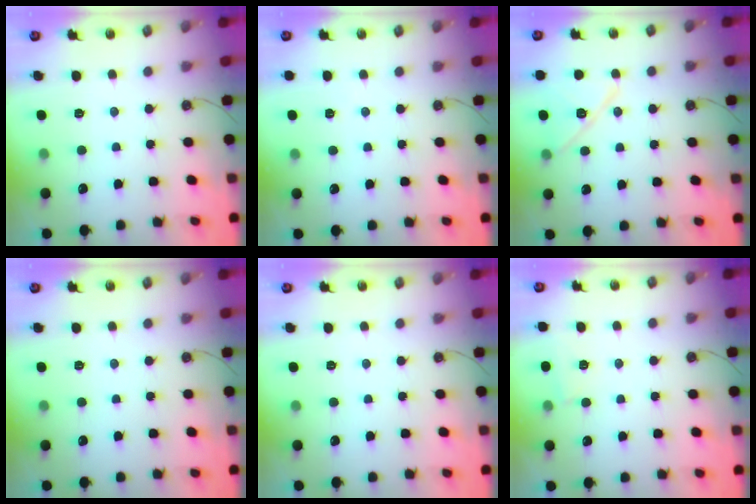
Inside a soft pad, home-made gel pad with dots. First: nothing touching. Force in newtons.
{"total": 3.0, "press": 2.1, "slide": 2.2}
{"total": 12.1, "press": 12.0, "slide": 0.9}
{"total": 0.0}
{"total": 0.0}
{"total": 3.0, "press": 2.8, "slide": 0.9}